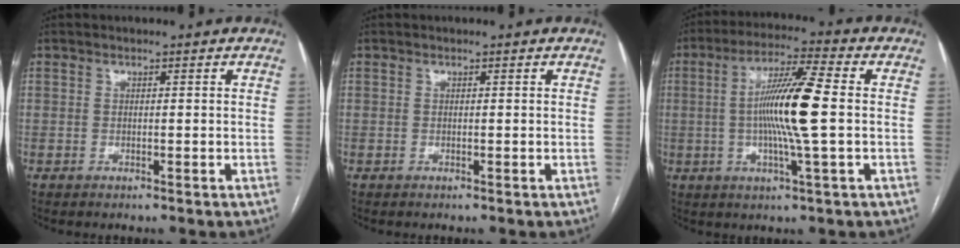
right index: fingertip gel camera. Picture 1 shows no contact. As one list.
[{"total": 0.0}, {"total": 11.9, "force": [-0.2, -0.2, 11.9], "torque": [-0.222, 0.002, -0.009]}]